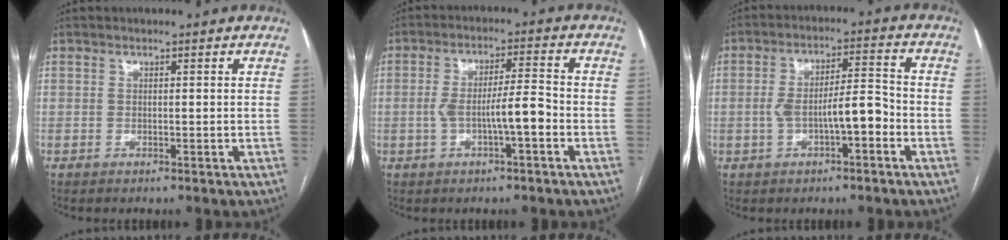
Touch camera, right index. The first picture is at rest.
{"total": 6.5, "force": [-1.9, 0.8, 6.2], "torque": [-0.117, 0.019, -0.029]}
{"total": 7.6, "force": [-2.2, 2.1, 7.0], "torque": [-0.130, 0.028, -0.033]}